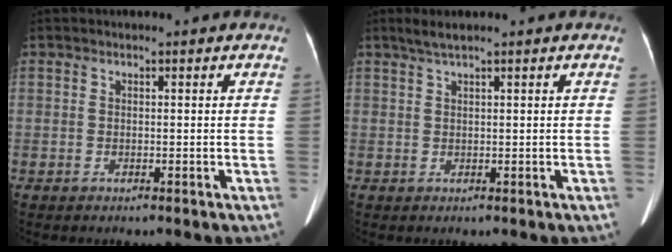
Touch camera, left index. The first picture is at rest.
{"total": 2.0, "force": [1.4, -0.3, 1.5], "torque": [-0.028, 0.008, 0.034]}